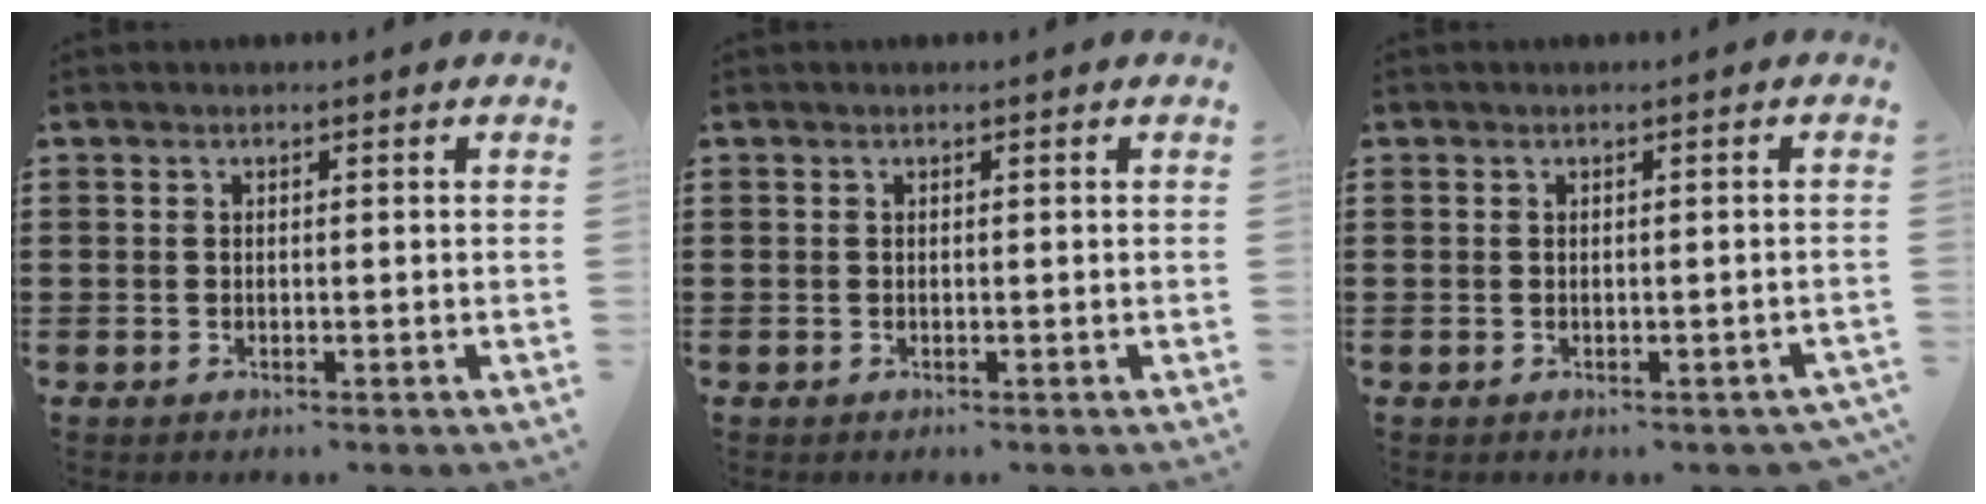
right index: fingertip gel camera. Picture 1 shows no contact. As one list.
[{"total": 0.0}, {"total": 0.6, "force": [-0.3, 0.4, 0.1], "torque": [-0.004, 0.000, -0.007]}]